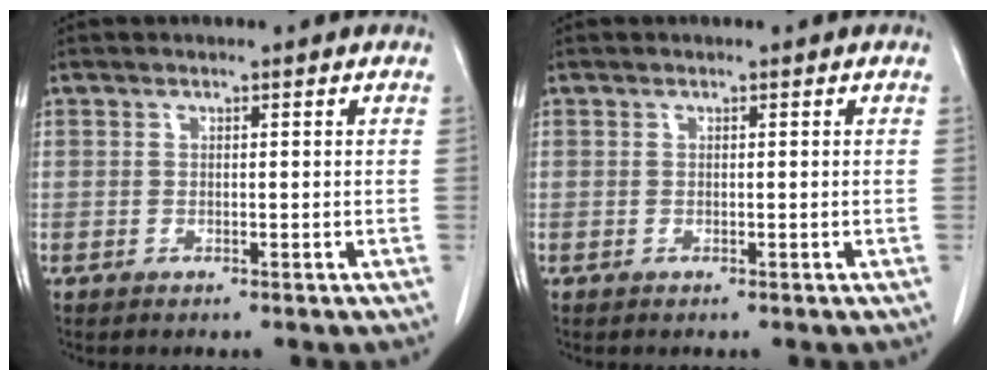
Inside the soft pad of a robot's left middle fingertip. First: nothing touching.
{"total": 0.0}